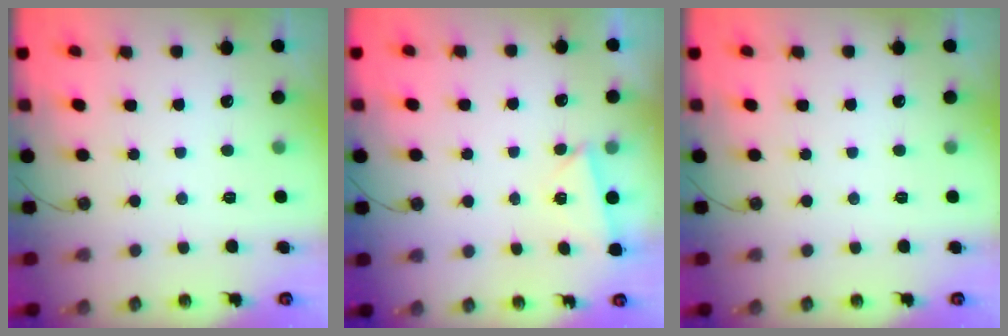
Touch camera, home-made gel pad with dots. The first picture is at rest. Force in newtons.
{"total": 2.6, "press": 2.6, "slide": 0.3}
{"total": 0.0}